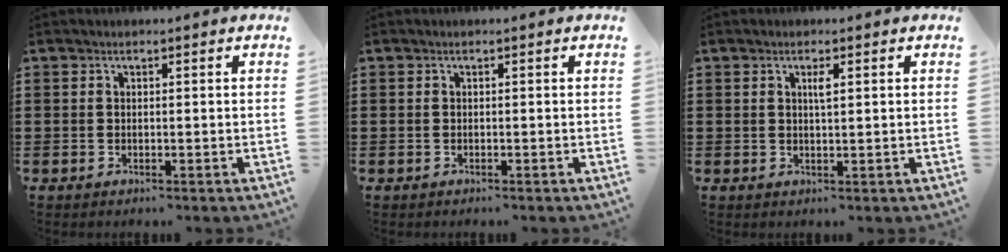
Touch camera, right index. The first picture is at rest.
{"total": 0.0}
{"total": 1.5, "force": [0.5, 0.2, 1.4], "torque": [-0.026, 0.003, 0.007]}